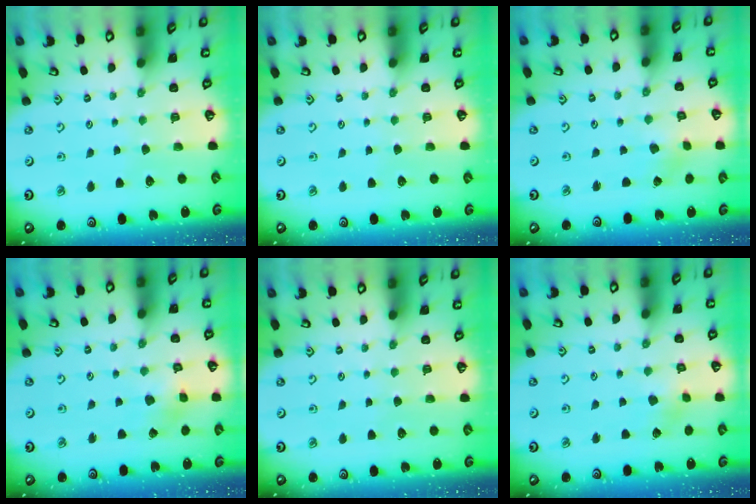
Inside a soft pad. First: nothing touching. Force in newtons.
{"total": 0.0}
{"total": 0.0}
{"total": 2.6, "press": 2.5, "slide": 0.3}
{"total": 0.0}
{"total": 2.5, "press": 2.4, "slide": 0.7}